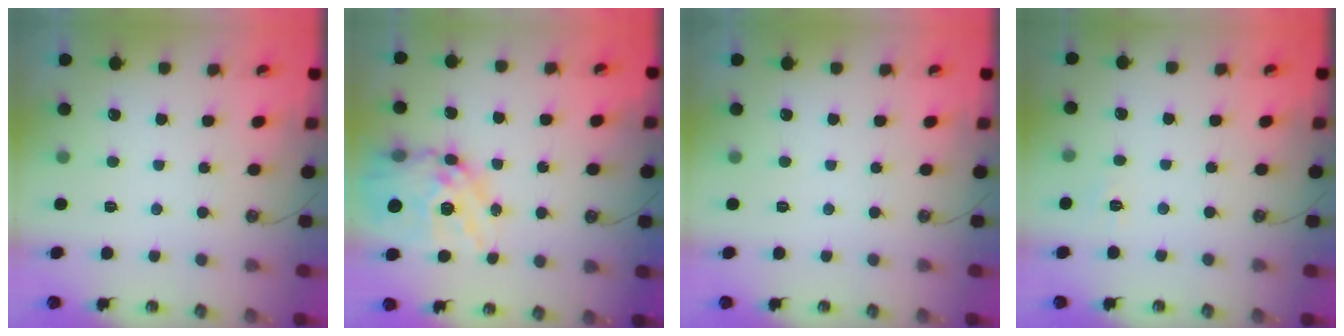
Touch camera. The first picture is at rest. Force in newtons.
{"total": 21.5, "press": 21.4, "slide": 2.2}
{"total": 0.0}
{"total": 3.5, "press": 3.5, "slide": 0.5}